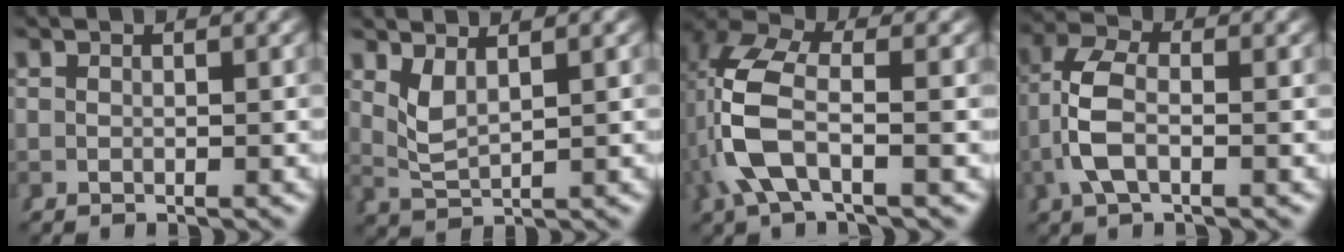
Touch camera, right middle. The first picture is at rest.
{"total": 2.1, "force": [1.2, 0.6, 1.6], "torque": [-0.038, -0.002, 0.028]}
{"total": 6.3, "force": [0.3, 2.7, 5.6], "torque": [-0.137, -0.003, 0.010]}
{"total": 4.5, "force": [0.0, 2.3, 3.9], "torque": [-0.101, -0.009, 0.005]}